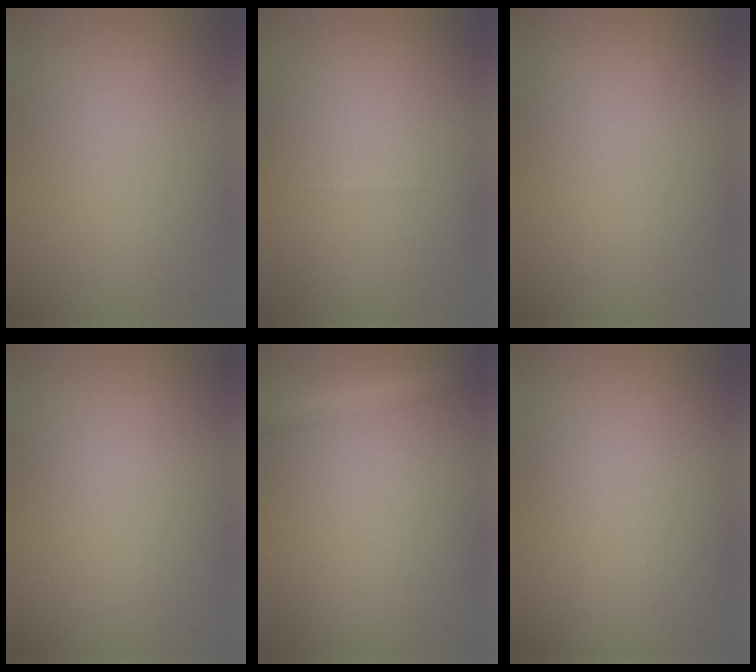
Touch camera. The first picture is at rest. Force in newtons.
{"total": 0.0}
{"total": 0.0}
{"total": 0.0}
{"total": 2.9, "press": 2.9, "slide": 0.1}
{"total": 0.0}